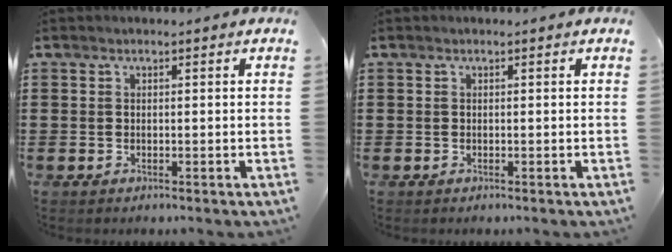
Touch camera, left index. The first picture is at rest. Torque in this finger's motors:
{"motor_torque": [0.00, 0.00, 0.00, 0.00]}